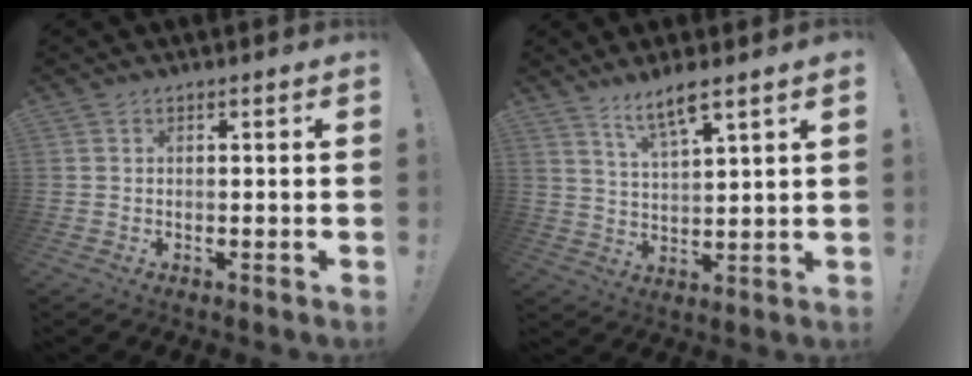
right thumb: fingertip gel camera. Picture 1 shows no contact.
{"total": 7.7, "force": [5.9, 0.9, 4.8], "torque": [-0.085, -0.031, 0.101]}